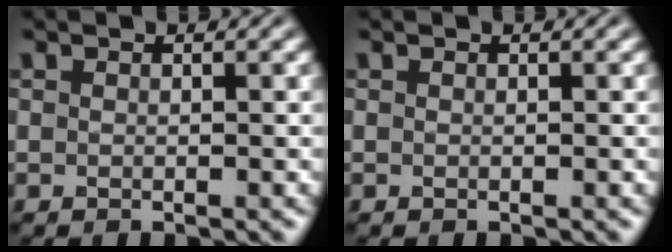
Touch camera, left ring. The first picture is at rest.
{"total": 0.0}